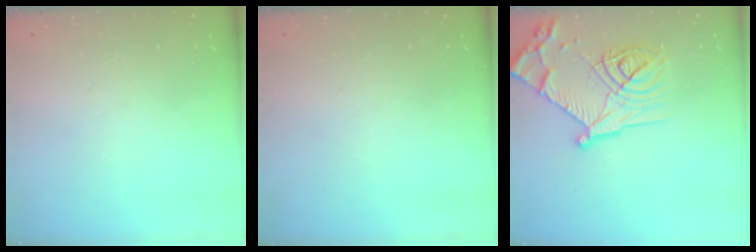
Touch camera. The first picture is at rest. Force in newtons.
{"total": 0.0}
{"total": 20.3, "press": 20.2, "slide": 1.9}